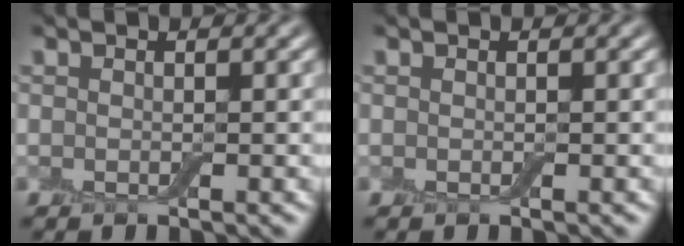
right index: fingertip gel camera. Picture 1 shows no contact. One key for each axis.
{"total": 0.0}